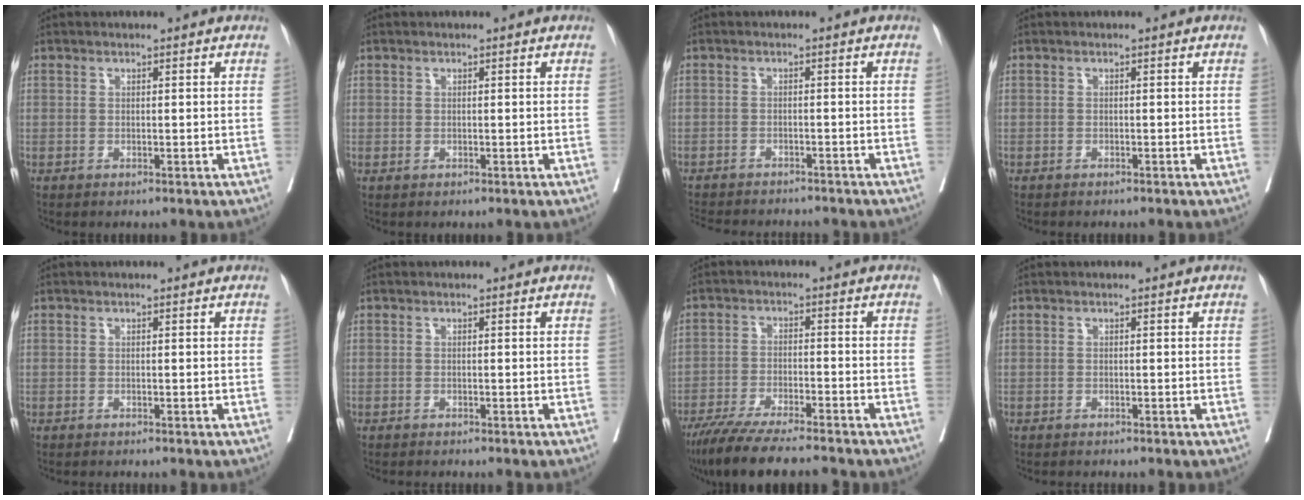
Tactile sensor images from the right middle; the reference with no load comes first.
{"total": 0.0}
{"total": 12.0, "force": [-11.1, 2.6, 3.9], "torque": [-0.072, -0.006, -0.145]}
{"total": 2.2, "force": [-2.0, 0.4, 0.9], "torque": [-0.015, -0.003, -0.025]}
{"total": 1.1, "force": [-1.0, 0.0, 0.3], "torque": [-0.007, -0.002, -0.016]}
{"total": 2.0, "force": [-1.9, 0.0, 0.7], "torque": [-0.012, -0.003, -0.026]}
{"total": 13.3, "force": [-11.5, 1.1, 6.8], "torque": [-0.104, -0.031, -0.182]}
{"total": 1.7, "force": [-1.6, 0.1, 0.6], "torque": [-0.010, -0.003, -0.022]}